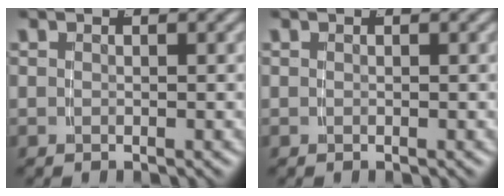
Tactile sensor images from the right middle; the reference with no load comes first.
{"total": 0.0}